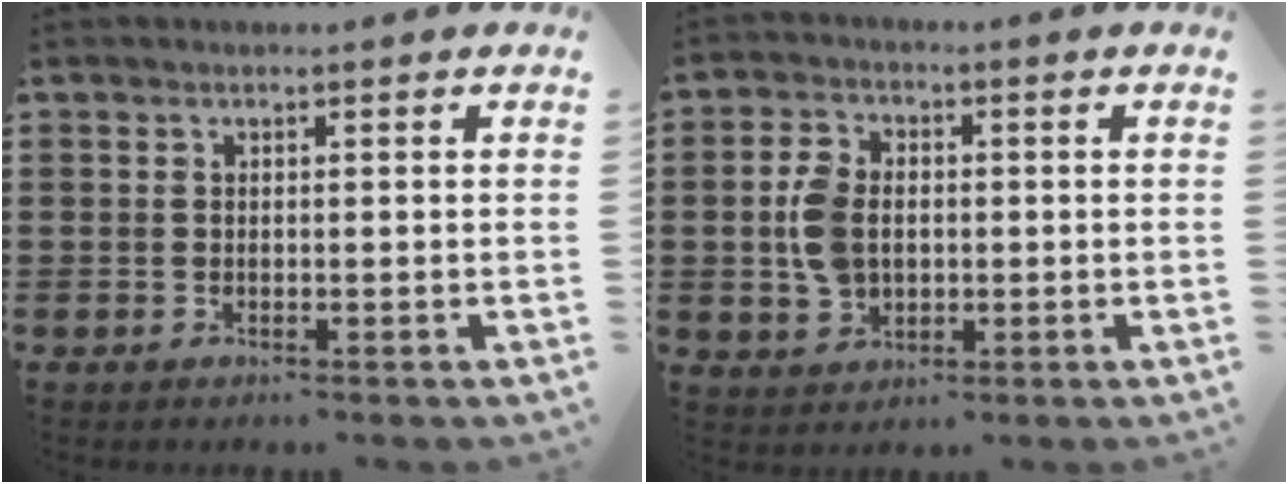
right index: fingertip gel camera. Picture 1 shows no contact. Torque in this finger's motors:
{"motor_torque": [0.17, 0.31, 0.15, 0.04]}